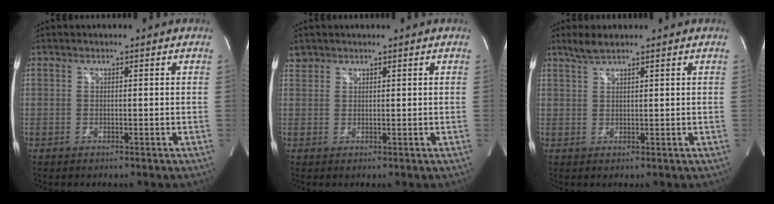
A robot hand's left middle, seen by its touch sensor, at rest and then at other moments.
{"total": 1.4, "force": [1.2, 0.8, -0.1], "torque": [0.005, 0.010, 0.020]}
{"total": 2.5, "force": [2.1, 0.2, 1.3], "torque": [-0.035, 0.006, 0.044]}